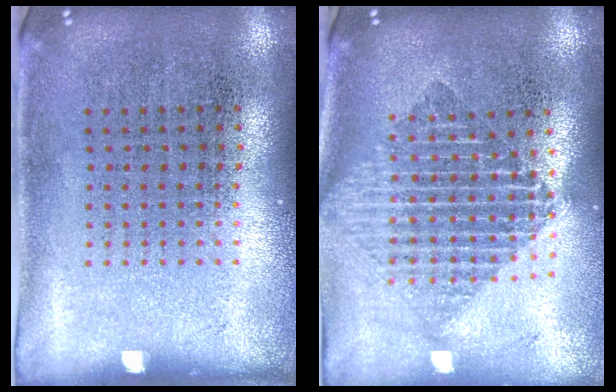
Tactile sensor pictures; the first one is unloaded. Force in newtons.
{"total": 1.9, "press": 1.6, "slide": 1.1}